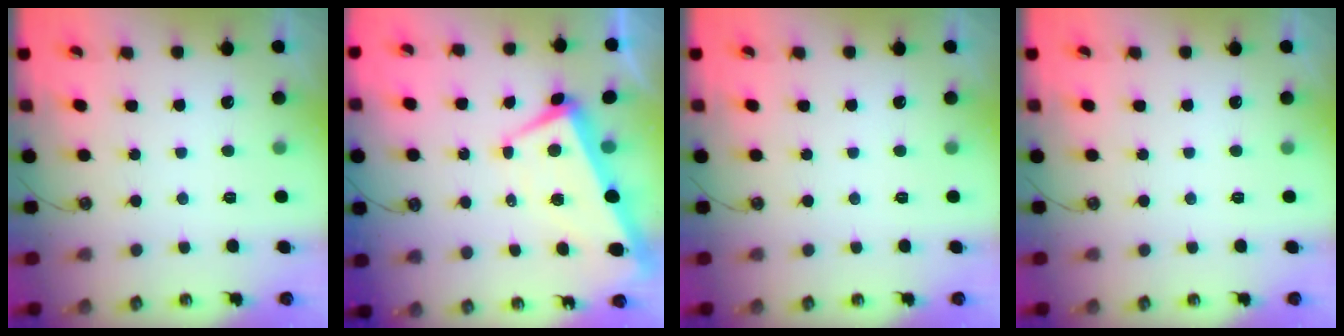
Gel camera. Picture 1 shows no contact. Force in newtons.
{"total": 1.7, "press": 1.3, "slide": 1.0}
{"total": 0.0}
{"total": 0.0}